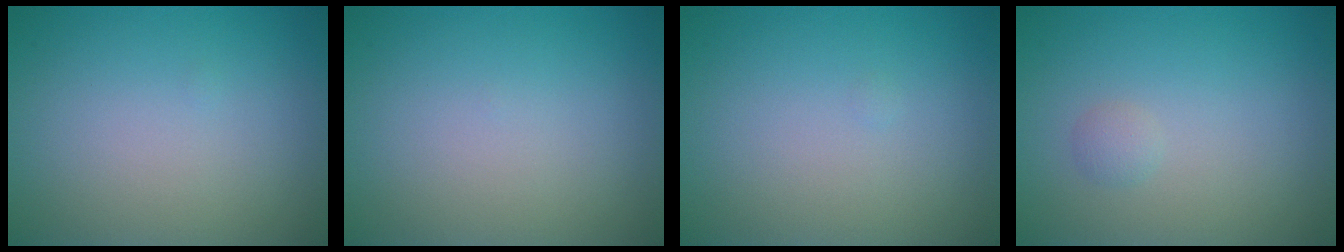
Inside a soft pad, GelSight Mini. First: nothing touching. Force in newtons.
{"total": 0.0}
{"total": 0.0}
{"total": 0.7, "press": 0.7, "slide": 0.0}